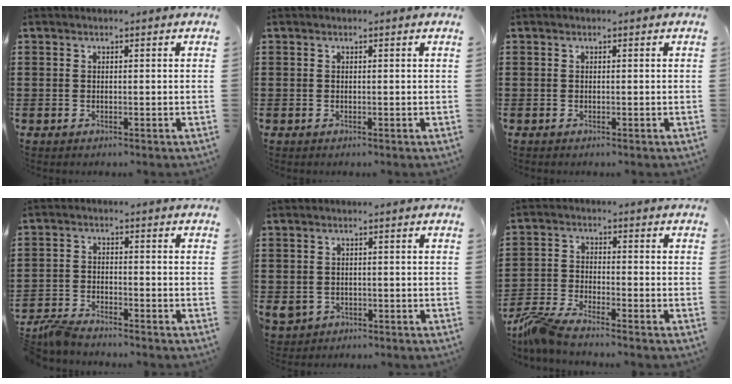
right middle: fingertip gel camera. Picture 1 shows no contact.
{"total": 0.0}
{"total": 0.0}
{"total": 3.6, "force": [-3.5, 0.5, 1.0], "torque": [-0.039, -0.002, -0.077]}
{"total": 1.5, "force": [-0.5, 1.3, 0.6], "torque": [-0.033, -0.004, -0.016]}
{"total": 5.1, "force": [-4.6, 0.3, 2.2], "torque": [-0.079, -0.021, -0.098]}